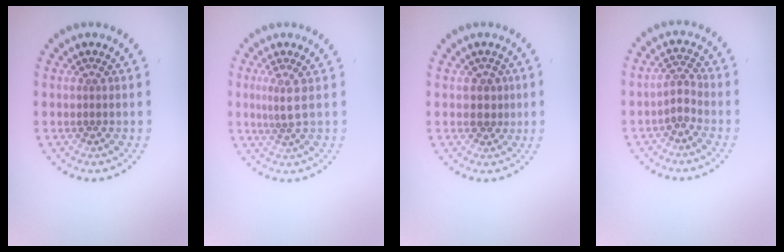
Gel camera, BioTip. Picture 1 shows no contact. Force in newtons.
{"total": 1.7, "press": 1.2, "slide": 1.3}
{"total": 1.6, "press": 1.3, "slide": 1.0}
{"total": 1.7, "press": 1.3, "slide": 1.1}